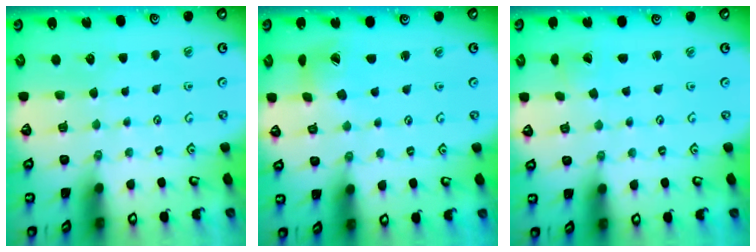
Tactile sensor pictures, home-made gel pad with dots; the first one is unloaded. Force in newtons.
{"total": 5.3, "press": 5.2, "slide": 0.5}
{"total": 0.9, "press": 0.9, "slide": 0.1}